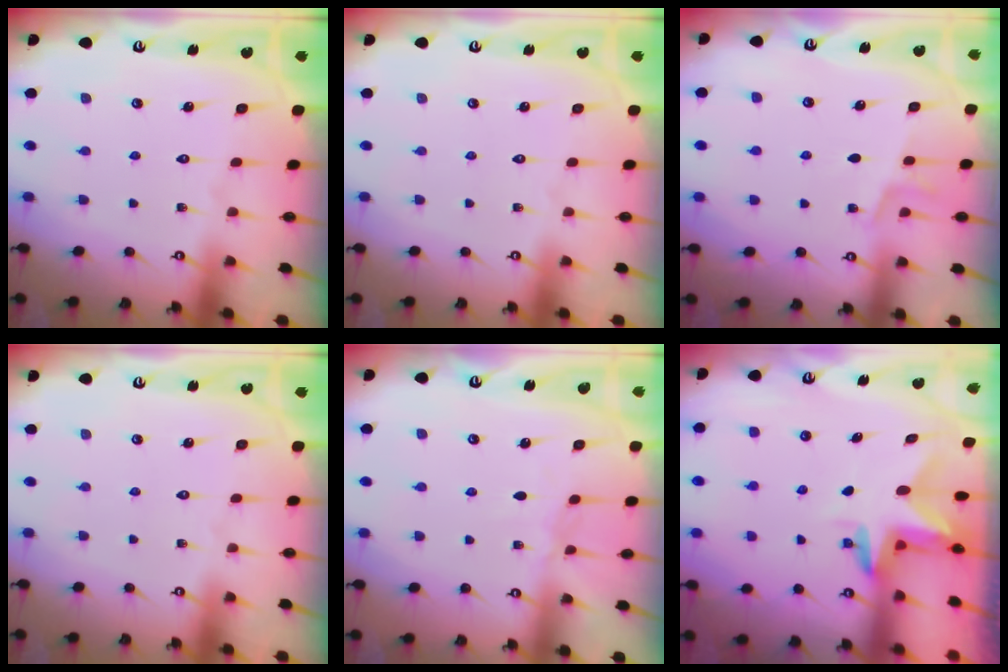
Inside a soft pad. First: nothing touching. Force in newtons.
{"total": 0.0}
{"total": 4.8, "press": 4.6, "slide": 1.4}
{"total": 0.0}
{"total": 4.2, "press": 4.1, "slide": 0.4}
{"total": 3.1, "press": 3.1, "slide": 0.2}